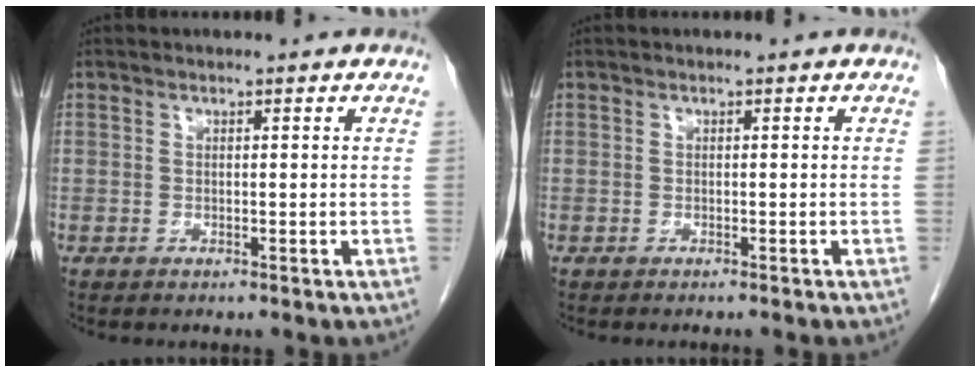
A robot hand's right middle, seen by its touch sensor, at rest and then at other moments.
{"total": 1.0, "force": [-0.9, -0.2, 0.4], "torque": [-0.002, 0.003, -0.011]}